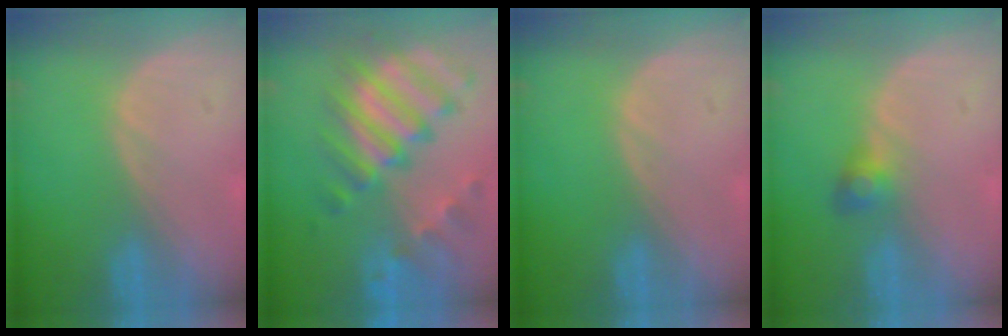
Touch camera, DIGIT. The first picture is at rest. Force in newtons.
{"total": 11.5, "press": 9.8, "slide": 6.0}
{"total": 0.0}
{"total": 2.5, "press": 2.5, "slide": 0.5}